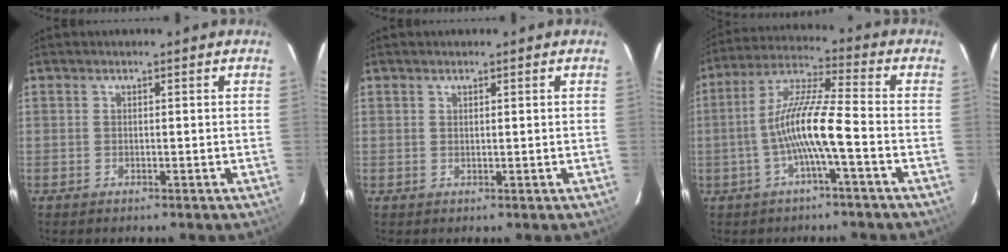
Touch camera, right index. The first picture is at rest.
{"total": 0.5, "force": [0.5, 0.2, 0.2], "torque": [-0.004, 0.001, 0.009]}
{"total": 10.3, "force": [-3.1, 0.4, 9.8], "torque": [-0.202, 0.013, -0.061]}